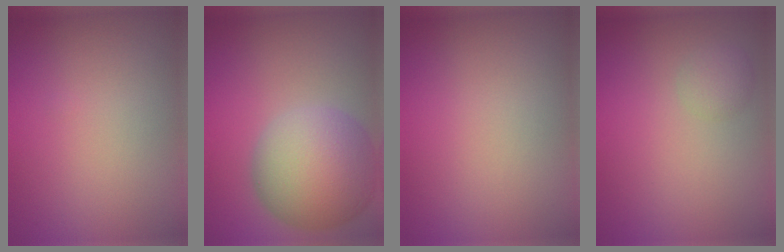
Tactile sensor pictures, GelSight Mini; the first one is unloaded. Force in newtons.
{"total": 9.3, "press": 9.3, "slide": 0.4}
{"total": 0.0}
{"total": 1.4, "press": 1.4, "slide": 0.0}